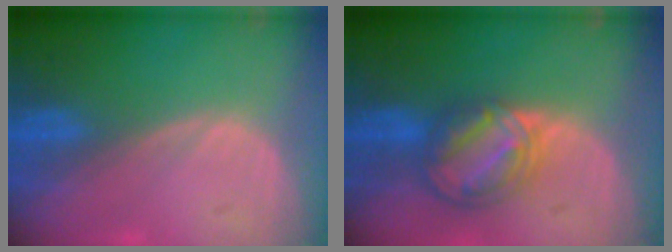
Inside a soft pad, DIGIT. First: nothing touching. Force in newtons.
{"total": 8.3, "press": 7.1, "slide": 4.4}